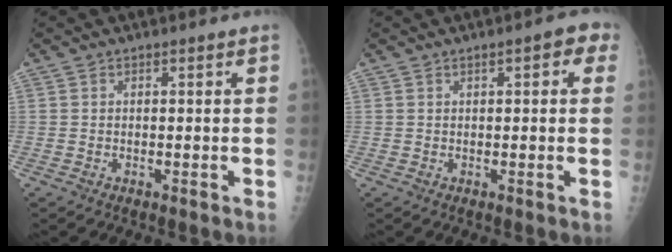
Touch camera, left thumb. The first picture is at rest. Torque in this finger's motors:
{"motor_torque": [-0.30, -0.11, -0.16, -0.18, 0.01]}